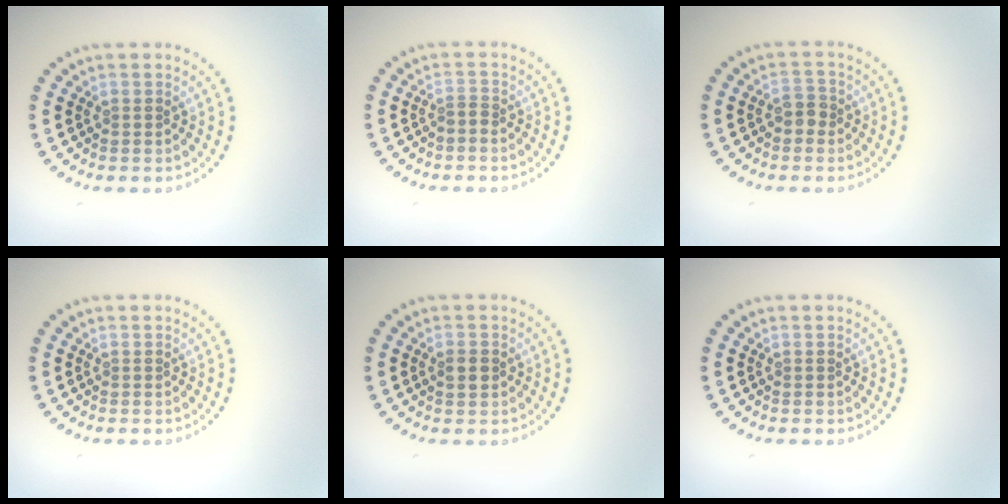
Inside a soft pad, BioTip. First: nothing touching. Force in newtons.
{"total": 0.8, "press": 0.5, "slide": 0.6}
{"total": 1.6, "press": 1.6, "slide": 0.5}
{"total": 0.0}
{"total": 1.8, "press": 1.8, "slide": 0.0}
{"total": 0.0}